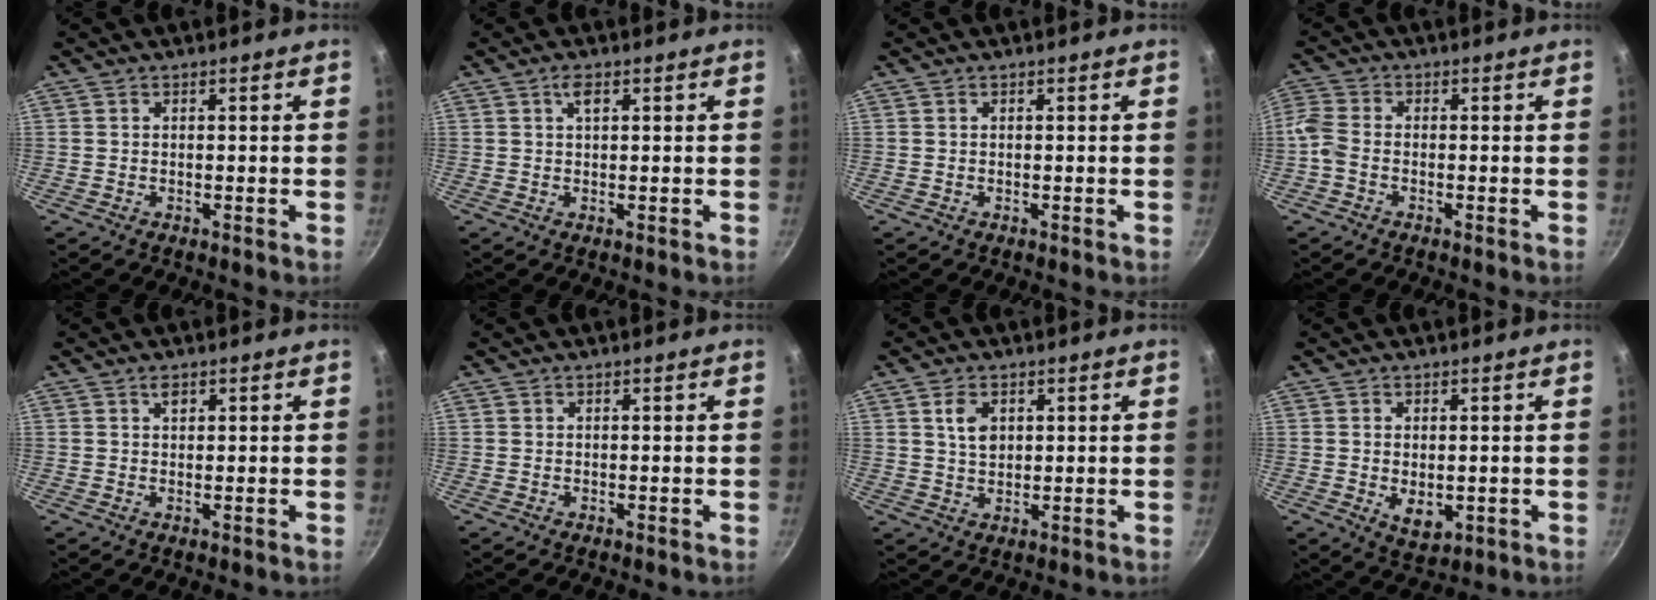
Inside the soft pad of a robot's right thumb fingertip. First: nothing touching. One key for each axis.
{"total": 2.2, "fx": 0.8, "fy": 1.0, "fz": 1.7, "tx": -0.028, "ty": 0.000, "tz": 0.013}
{"total": 0.0}
{"total": 3.9, "fx": -1.6, "fy": 2.5, "fz": 2.5, "tx": -0.066, "ty": 0.011, "tz": -0.050}
{"total": 1.4, "fx": 0.8, "fy": 0.9, "fz": 0.9, "tx": -0.008, "ty": -0.004, "tz": 0.011}
{"total": 0.0}
{"total": 4.5, "fx": 1.5, "fy": 3.0, "fz": 3.0, "tx": -0.044, "ty": -0.007, "tz": 0.030}
{"total": 5.1, "fx": -0.4, "fy": 3.2, "fz": 3.9, "tx": -0.058, "ty": -0.013, "tz": 0.002}